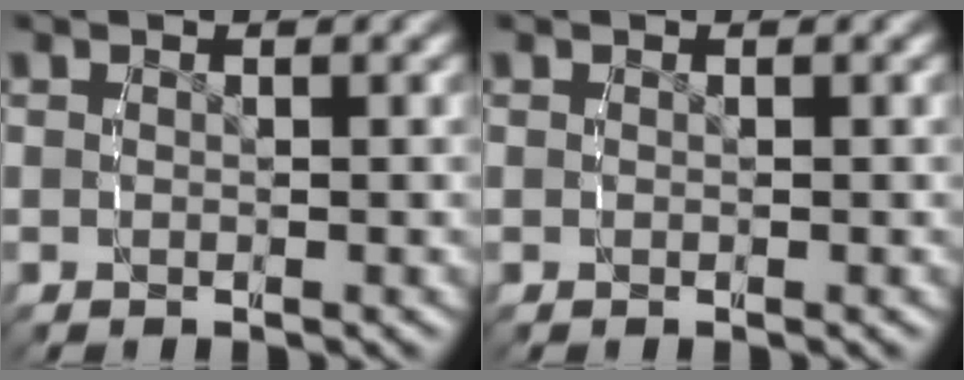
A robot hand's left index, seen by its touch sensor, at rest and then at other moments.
{"total": 0.0}